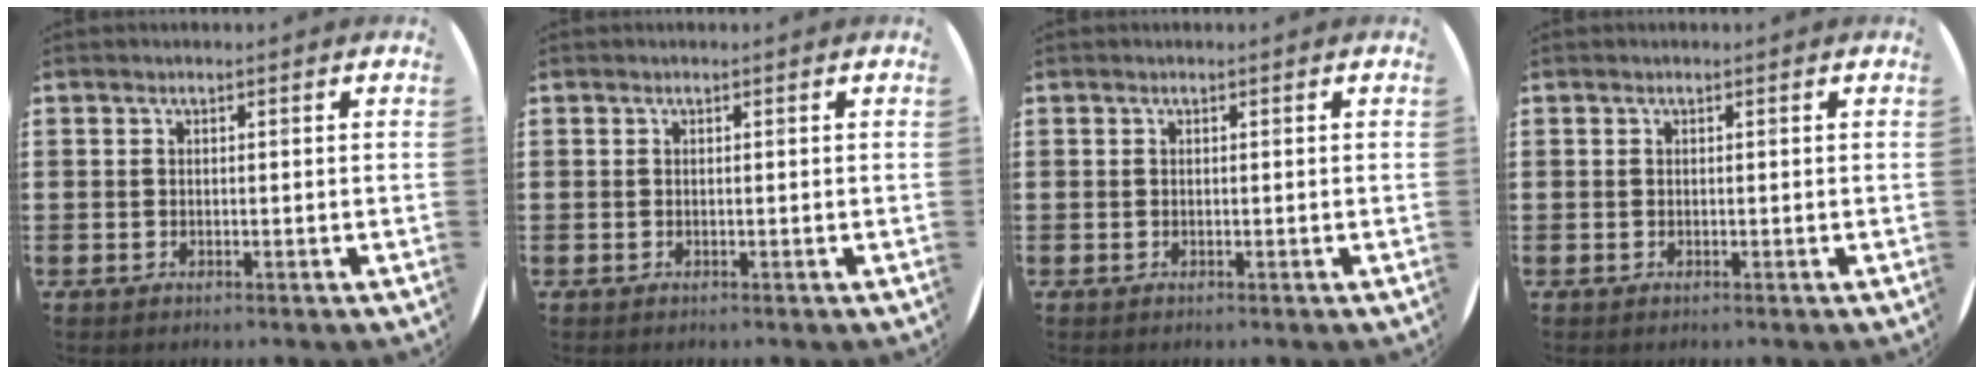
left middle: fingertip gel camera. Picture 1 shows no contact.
{"total": 0.0}
{"total": 0.0}
{"total": 0.0}